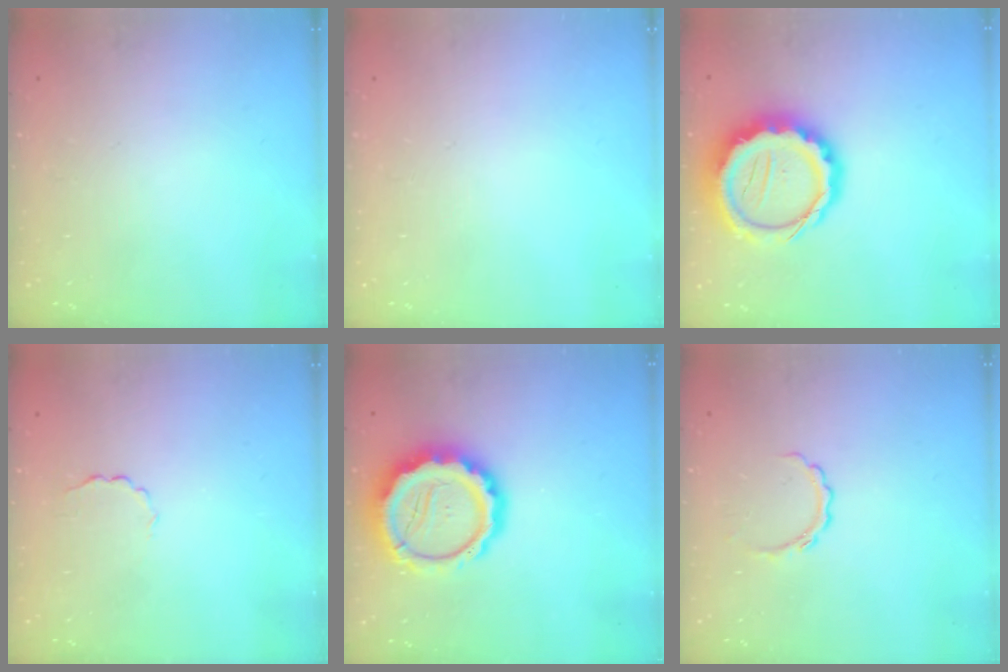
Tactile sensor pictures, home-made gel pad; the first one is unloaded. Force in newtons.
{"total": 0.0}
{"total": 14.5, "press": 14.1, "slide": 3.2}
{"total": 2.2, "press": 2.1, "slide": 0.6}
{"total": 13.7, "press": 13.5, "slide": 2.5}
{"total": 5.2, "press": 5.2, "slide": 0.8}